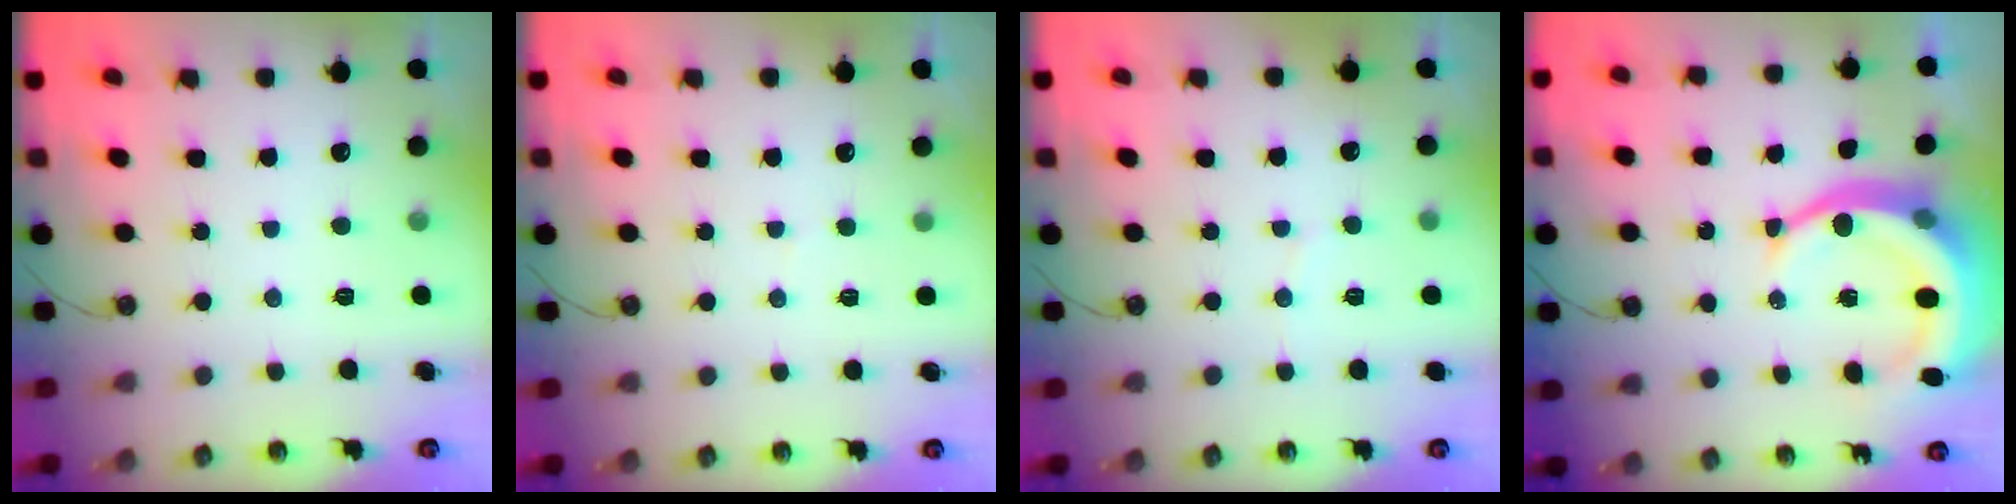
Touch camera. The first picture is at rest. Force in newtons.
{"total": 2.9, "press": 2.9, "slide": 0.2}
{"total": 2.1, "press": 2.1, "slide": 0.2}
{"total": 12.7, "press": 12.6, "slide": 1.6}